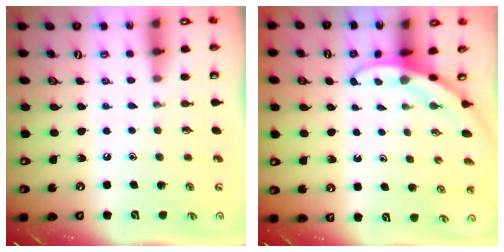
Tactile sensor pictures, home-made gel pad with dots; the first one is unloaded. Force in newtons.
{"total": 3.3, "press": 3.3, "slide": 0.1}